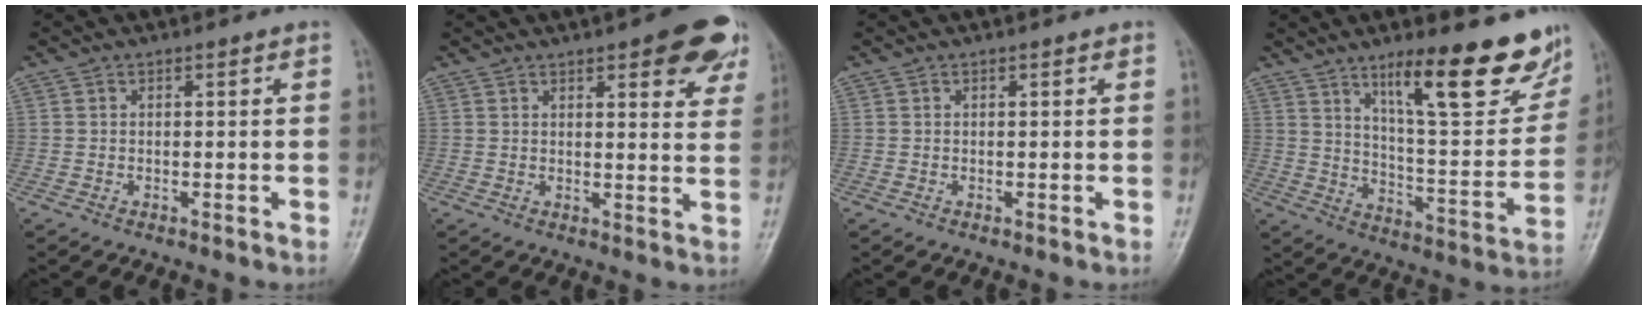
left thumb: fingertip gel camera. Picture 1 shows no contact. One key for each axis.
{"total": 12.0, "fx": 6.8, "fy": 4.0, "fz": 9.0, "tx": -0.070, "ty": -0.023, "tz": 0.077}
{"total": 0.0}
{"total": 20.8, "fx": 13.1, "fy": 5.3, "fz": 15.3, "tx": -0.177, "ty": -0.073, "tz": 0.204}